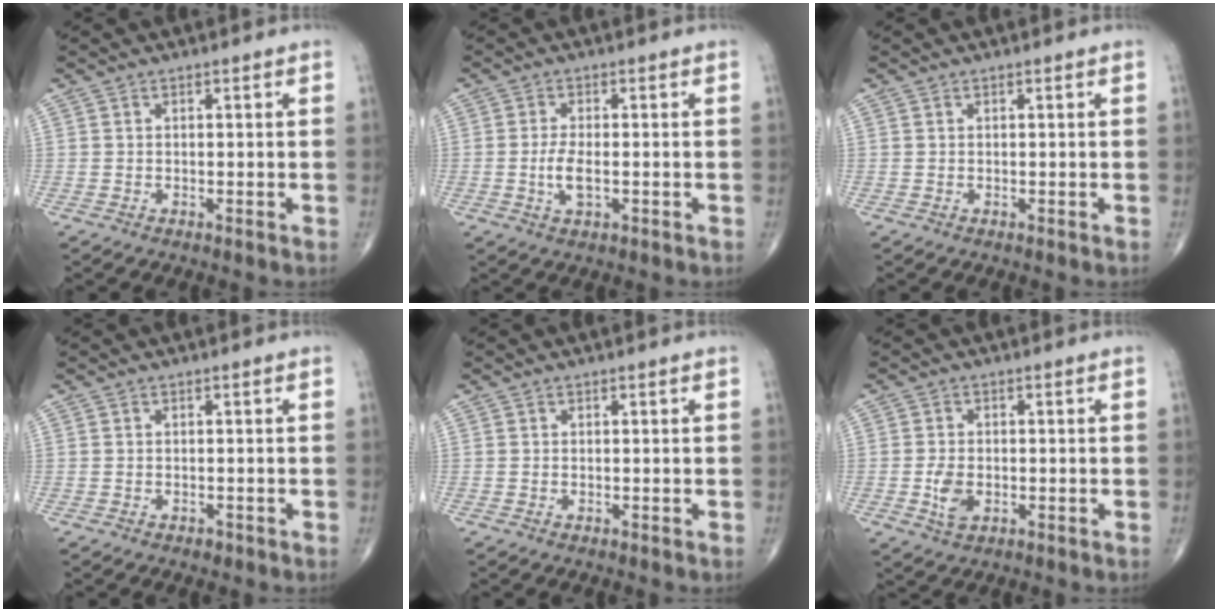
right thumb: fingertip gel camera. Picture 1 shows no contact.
{"total": 4.1, "force": [-0.7, 1.6, 3.7], "torque": [-0.077, -0.004, -0.015]}
{"total": 0.0}
{"total": 0.8, "force": [-0.5, 0.6, 0.3], "torque": [-0.004, 0.000, -0.005]}
{"total": 0.0}
{"total": 4.2, "force": [-0.9, 2.6, 3.2], "torque": [-0.060, -0.003, -0.013]}